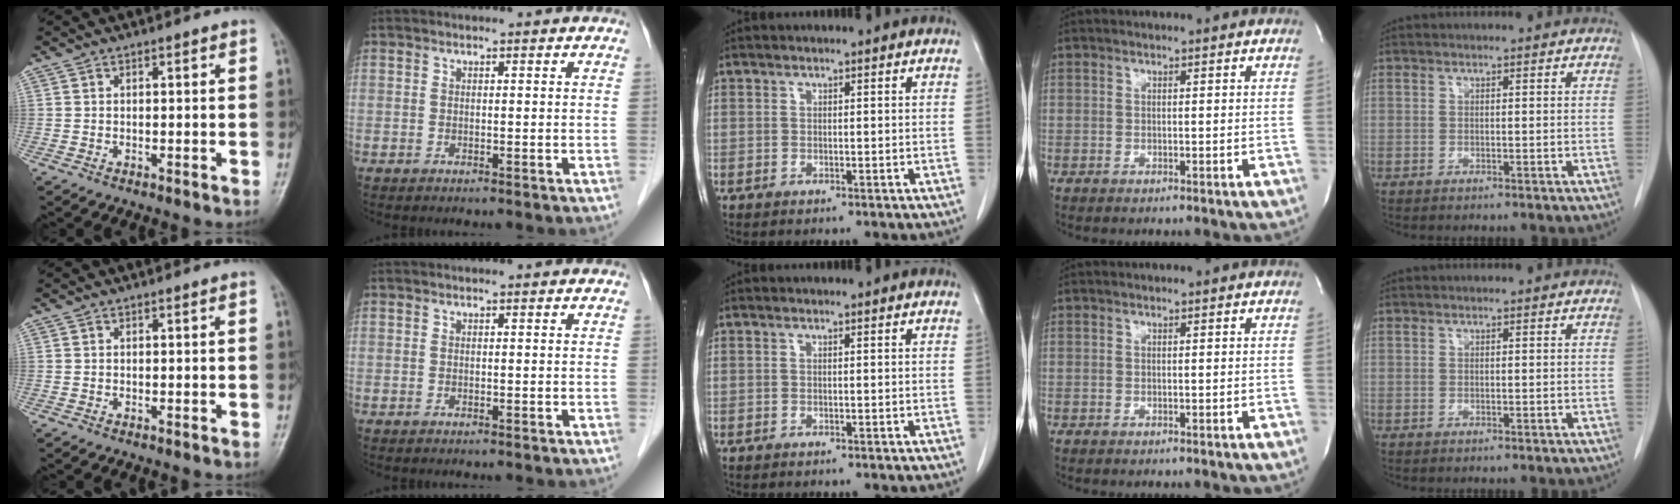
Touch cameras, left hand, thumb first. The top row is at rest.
{}